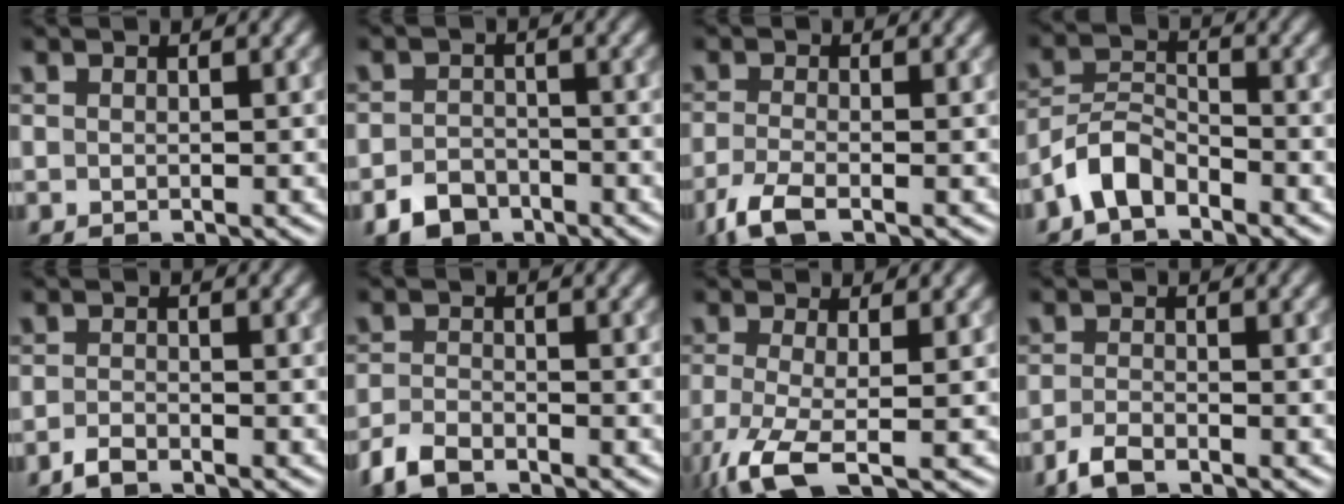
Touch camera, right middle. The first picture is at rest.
{"total": 2.8, "force": [-2.1, 1.7, 0.8], "torque": [-0.015, 0.001, -0.043]}
{"total": 3.3, "force": [-2.2, 0.8, 2.3], "torque": [-0.058, -0.012, -0.053]}
{"total": 3.7, "force": [-2.9, 1.6, 1.7], "torque": [-0.035, 0.010, -0.068]}
{"total": 1.4, "force": [-1.3, 0.2, 0.5], "torque": [-0.016, 0.000, -0.028]}
{"total": 2.6, "force": [-2.3, 0.8, 1.0], "torque": [-0.025, -0.006, -0.055]}
{"total": 5.5, "force": [-2.8, 1.4, 4.4], "torque": [-0.104, -0.016, -0.063]}
{"total": 2.1, "force": [-1.8, 0.4, 1.0], "torque": [-0.029, -0.005, -0.041]}